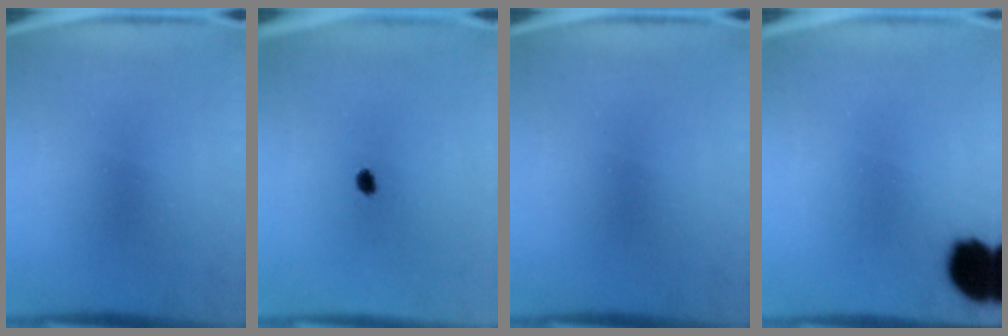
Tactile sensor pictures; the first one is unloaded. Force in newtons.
{"total": 1.8}
{"total": 0.0}
{"total": 11.9}